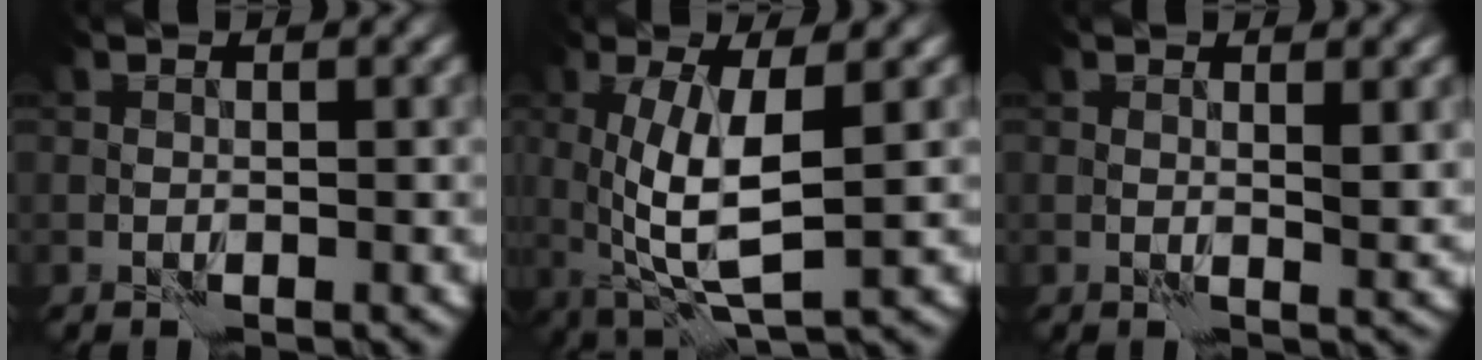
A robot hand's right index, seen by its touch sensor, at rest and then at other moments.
{"total": 6.4, "force": [0.9, 1.7, 6.1], "torque": [-0.120, -0.011, 0.021]}
{"total": 1.8, "force": [0.7, 0.5, 1.5], "torque": [-0.021, -0.008, 0.013]}